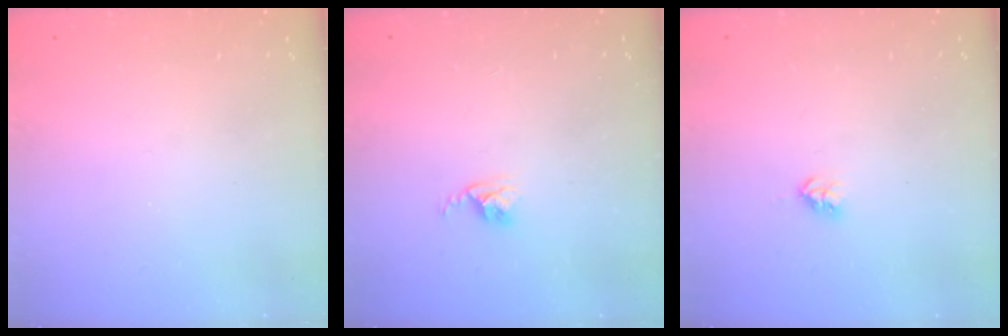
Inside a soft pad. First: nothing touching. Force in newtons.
{"total": 3.4, "press": 3.4, "slide": 0.4}
{"total": 2.9, "press": 2.8, "slide": 0.5}